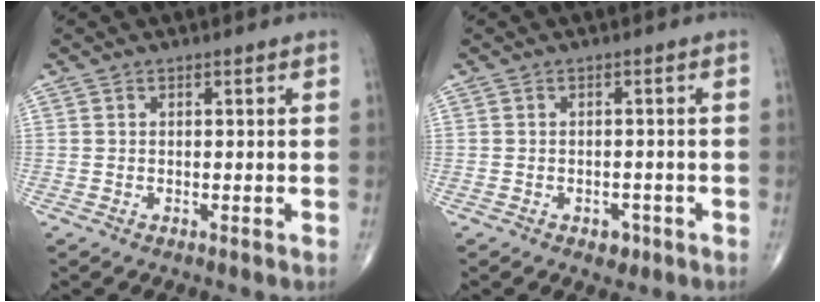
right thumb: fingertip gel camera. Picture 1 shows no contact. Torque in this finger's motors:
{"motor_torque": [2.83, 0.27, 0.13, -0.36, -0.01]}